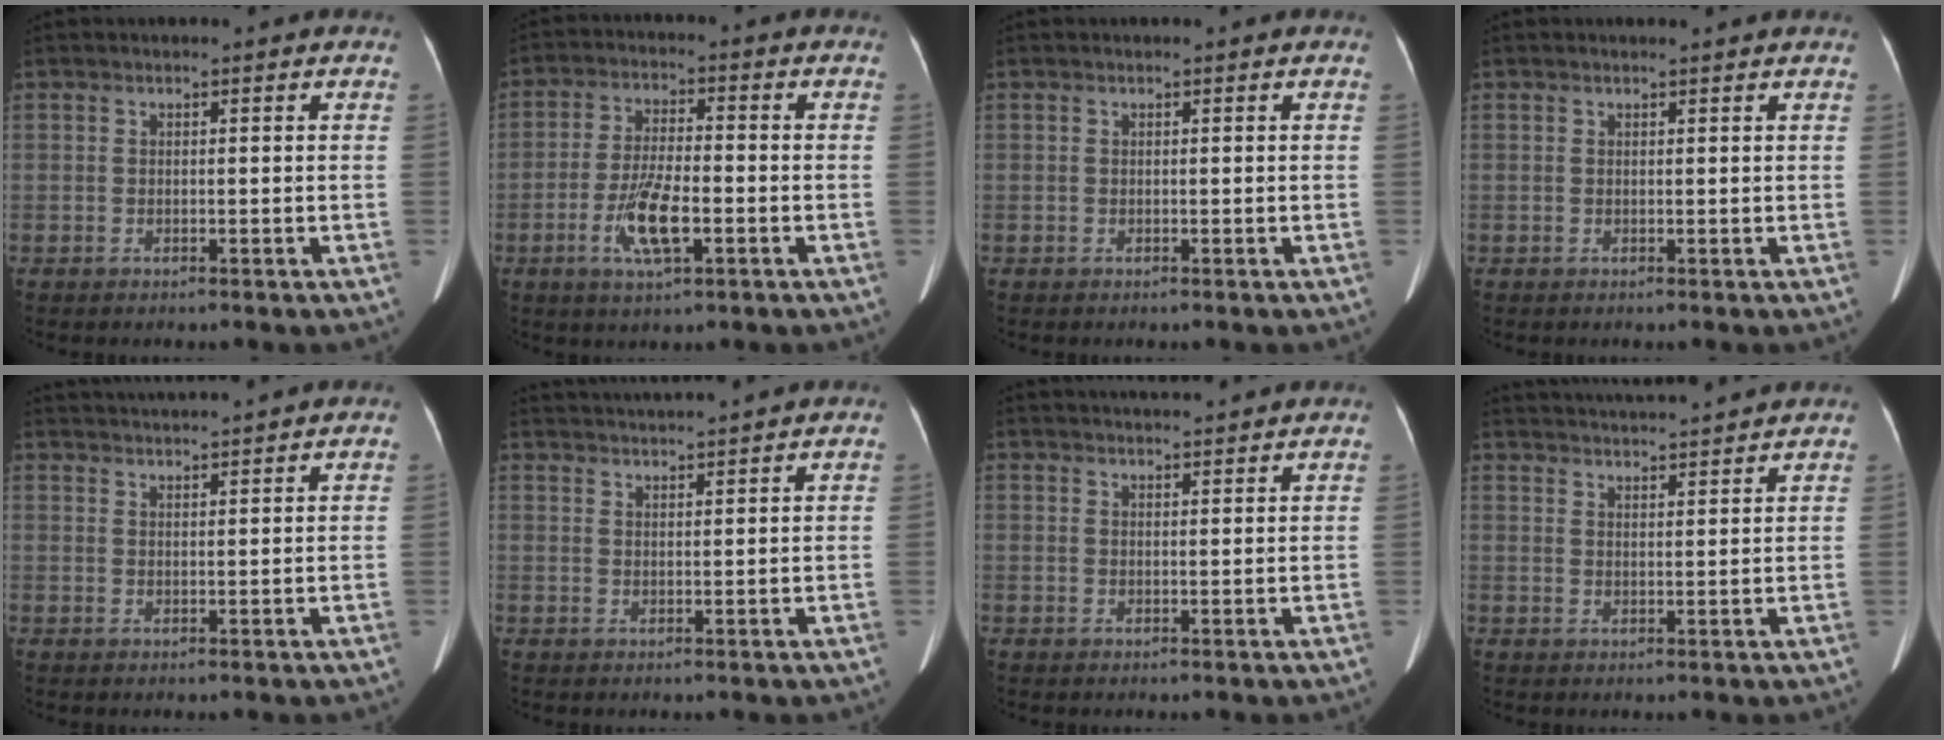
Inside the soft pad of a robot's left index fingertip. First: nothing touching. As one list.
[{"total": 8.1, "force": [-2.9, 2.0, 7.3], "torque": [-0.149, -0.003, -0.052]}, {"total": 0.0}, {"total": 1.1, "force": [1.1, -0.1, 0.3], "torque": [-0.011, 0.003, 0.014]}, {"total": 7.0, "force": [6.7, -0.9, 1.9], "torque": [-0.037, 0.025, 0.101]}, {"total": 7.3, "force": [6.9, -1.0, 2.0], "torque": [-0.039, 0.024, 0.106]}, {"total": 6.9, "force": [6.6, 0.2, 2.1], "torque": [-0.035, 0.025, 0.086]}, {"total": 11.9, "force": [11.4, 0.0, 3.5], "torque": [-0.070, 0.022, 0.163]}]